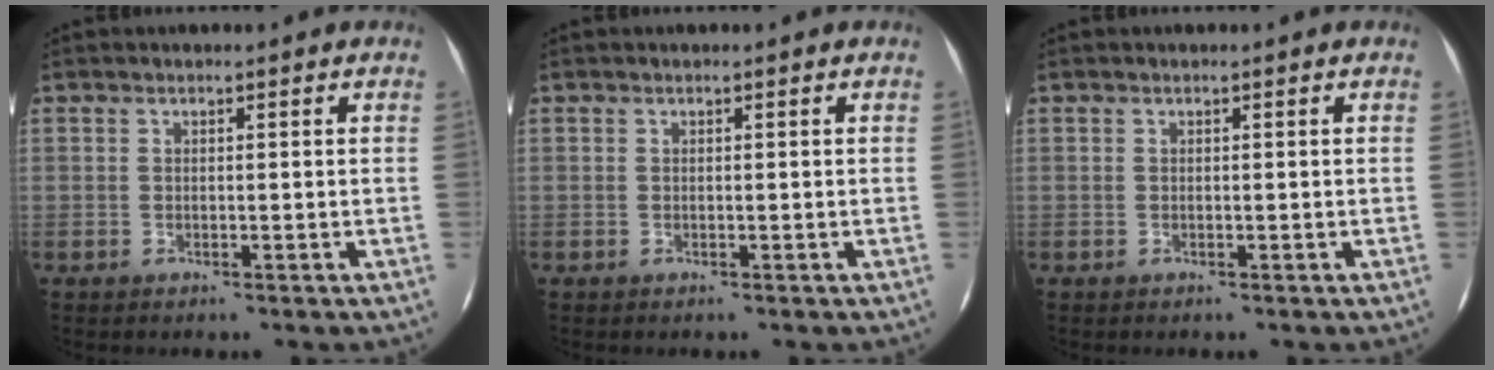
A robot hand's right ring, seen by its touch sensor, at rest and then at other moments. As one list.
[{"total": 0.0}, {"total": 0.0}]